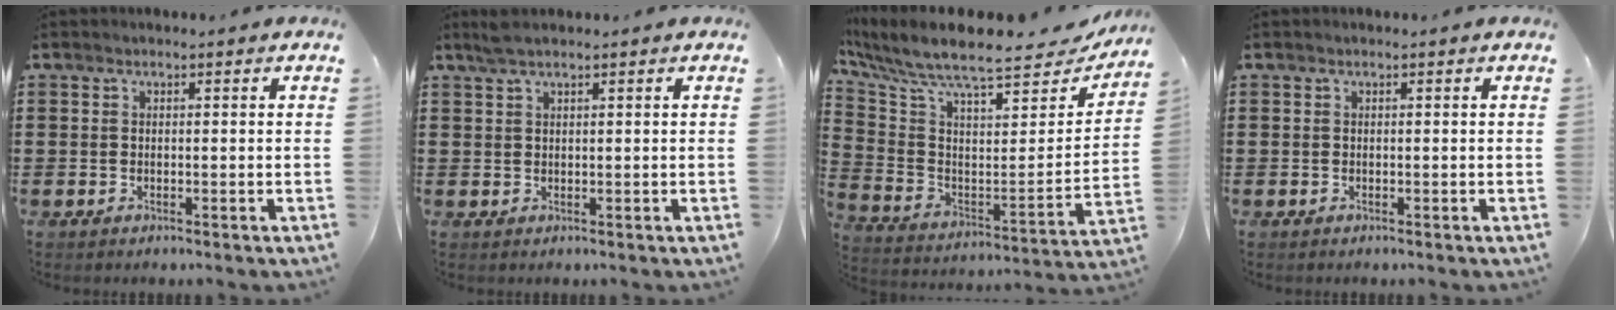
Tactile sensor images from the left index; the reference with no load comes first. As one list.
[{"total": 1.9, "force": [1.4, 0.2, 1.3], "torque": [-0.027, 0.002, 0.025]}, {"total": 8.6, "force": [7.3, 1.4, 4.4], "torque": [-0.115, -0.067, 0.118]}, {"total": 0.0}]